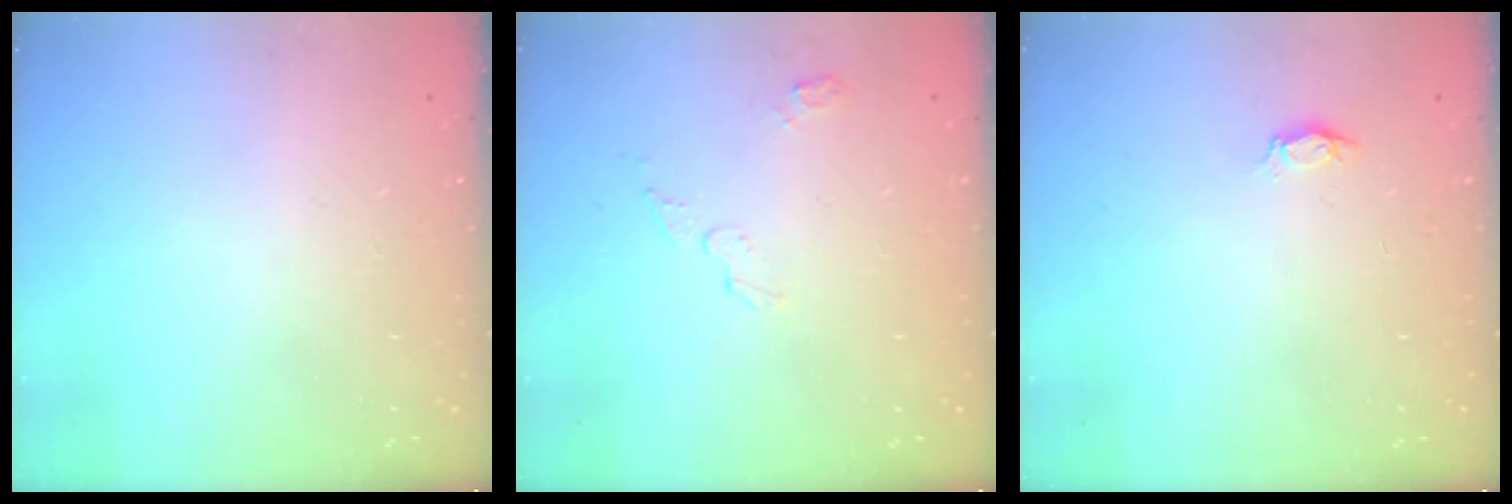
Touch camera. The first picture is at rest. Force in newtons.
{"total": 4.1, "press": 4.1, "slide": 0.4}
{"total": 2.8, "press": 2.8, "slide": 0.3}